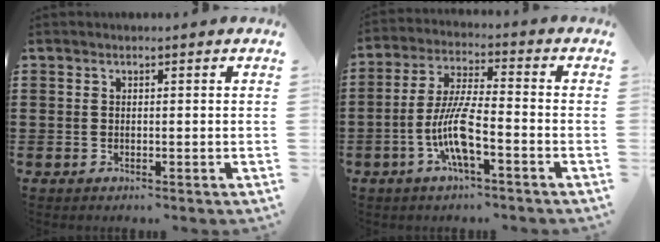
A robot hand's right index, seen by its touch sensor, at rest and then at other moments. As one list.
[{"total": 8.7, "force": [-3.4, 1.6, 7.8], "torque": [-0.176, -0.013, -0.071]}]